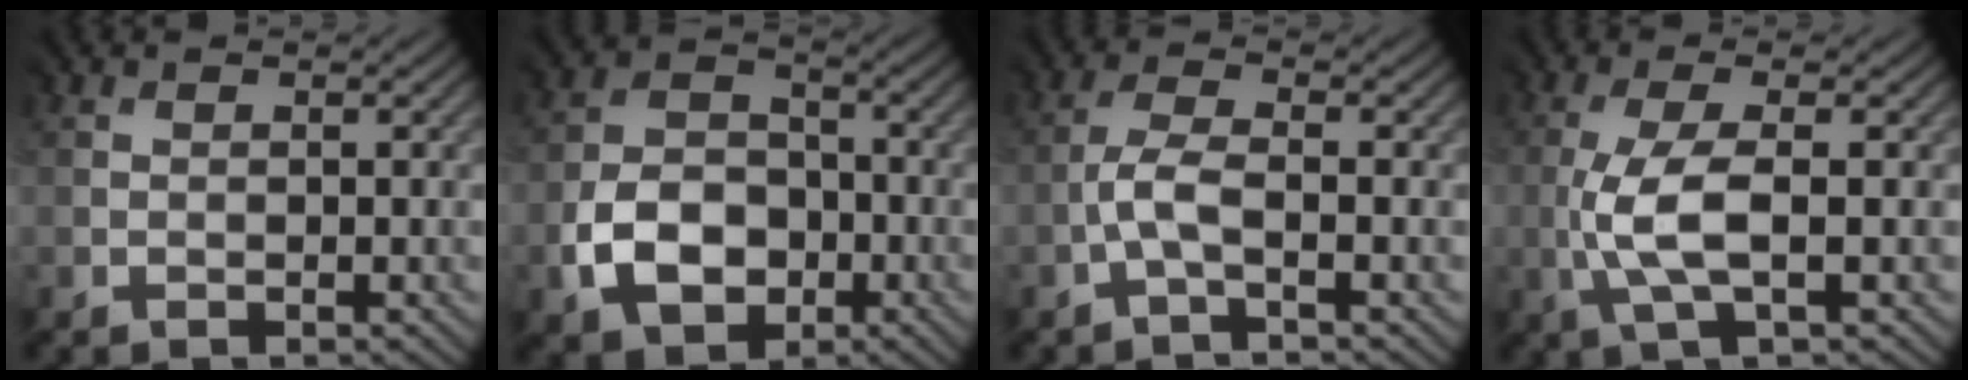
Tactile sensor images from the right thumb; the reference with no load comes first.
{"total": 5.6, "force": [-2.7, 4.3, 2.4], "torque": [-0.047, -0.006, -0.056]}
{"total": 2.3, "force": [-1.4, 0.0, 1.8], "torque": [-0.049, 0.008, -0.034]}
{"total": 4.4, "force": [-1.0, 0.8, 4.2], "torque": [-0.102, 0.006, -0.024]}